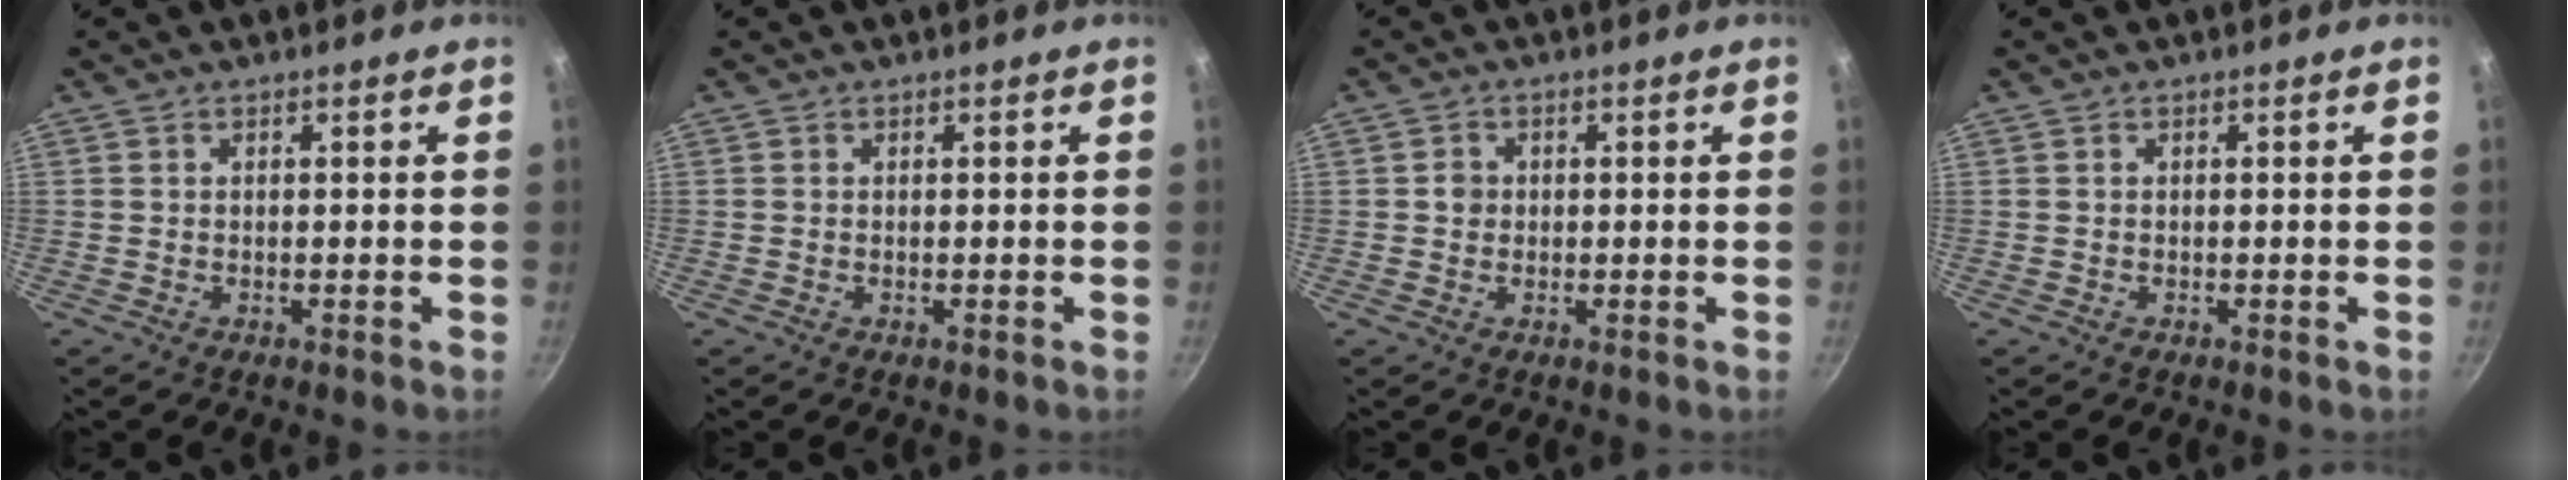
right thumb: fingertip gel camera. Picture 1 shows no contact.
{"total": 0.0}
{"total": 2.0, "force": [0.0, 1.8, 0.7], "torque": [-0.004, 0.007, -0.001]}
{"total": 0.0}